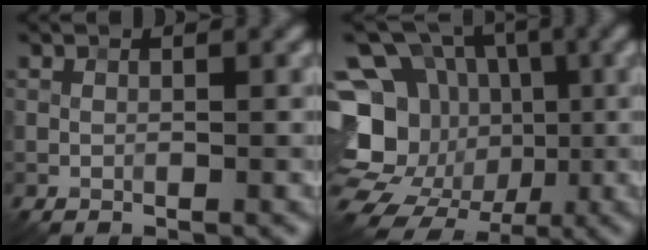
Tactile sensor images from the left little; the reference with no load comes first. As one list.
[{"total": 16.7, "force": [-2.2, 14.5, 7.9], "torque": [-0.169, 0.008, -0.046]}]